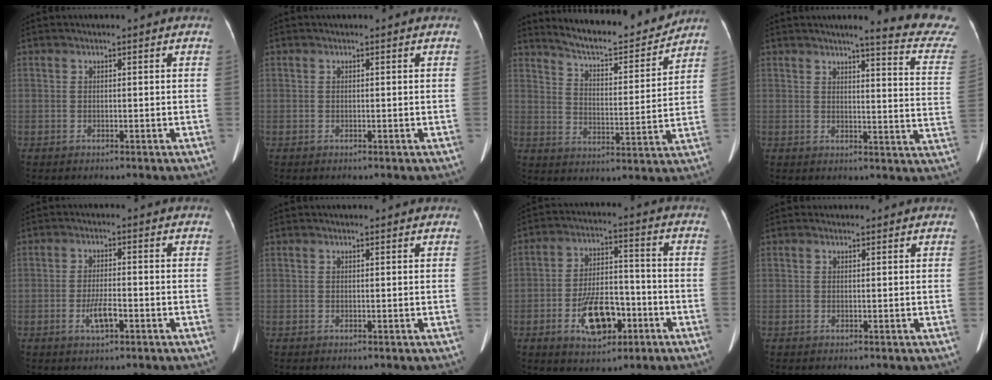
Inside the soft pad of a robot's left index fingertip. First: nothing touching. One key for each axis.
{"total": 0.0}
{"total": 13.0, "fx": 12.4, "fy": 1.1, "fz": 3.6, "tx": -0.060, "ty": -0.010, "tz": 0.186}
{"total": 14.1, "fx": 13.0, "fy": -0.6, "fz": 5.4, "tx": -0.055, "ty": -0.090, "tz": 0.123}
{"total": 3.5, "fx": -1.5, "fy": 0.8, "fz": 3.0, "tx": -0.063, "ty": -0.001, "tz": -0.027}
{"total": 1.6, "fx": 1.5, "fy": 0.2, "fz": 0.4, "tx": -0.012, "ty": 0.011, "tz": 0.015}
{"total": 10.3, "fx": -4.4, "fy": 5.0, "fz": 7.9, "tx": -0.147, "ty": 0.009, "tz": -0.069}
{"total": 0.7, "fx": 0.6, "fy": 0.3, "fz": -0.1, "tx": -0.006, "ty": 0.003, "tz": 0.009}